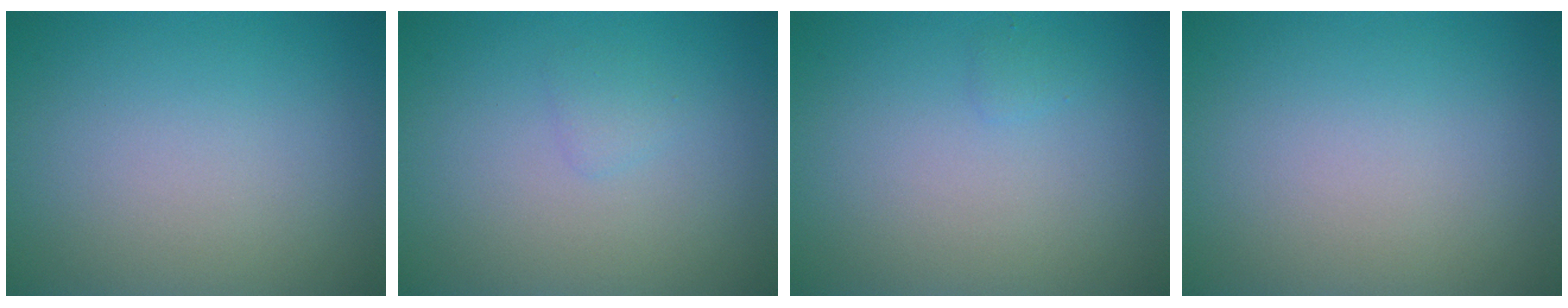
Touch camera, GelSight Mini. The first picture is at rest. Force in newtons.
{"total": 0.8, "press": 0.8, "slide": 0.0}
{"total": 0.5, "press": 0.5, "slide": 0.1}
{"total": 0.0}